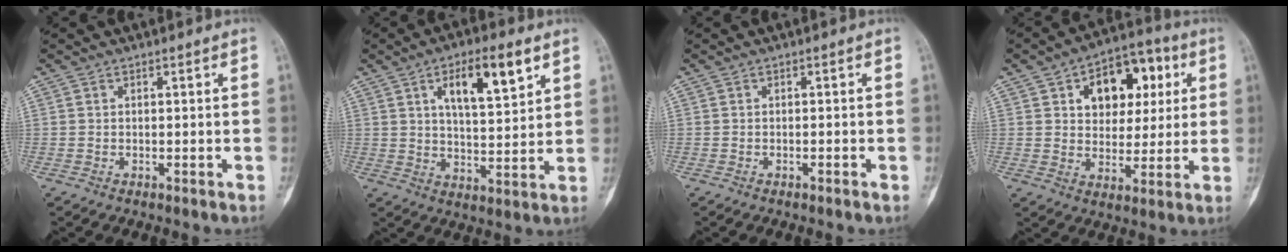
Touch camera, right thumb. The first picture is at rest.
{"total": 12.0, "force": [5.6, 4.2, 9.7], "torque": [-0.141, -0.022, 0.092]}
{"total": 0.6, "force": [-0.4, 0.0, 0.4], "torque": [-0.009, 0.005, -0.004]}
{"total": 14.6, "force": [4.9, 9.6, 9.9], "torque": [-0.090, 0.007, 0.073]}